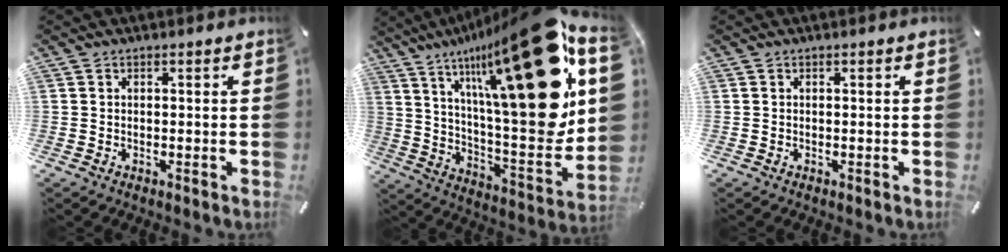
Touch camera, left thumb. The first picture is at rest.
{"total": 34.4, "force": [15.7, 10.2, 28.9], "torque": [-0.447, -0.124, 0.250]}
{"total": 0.0}